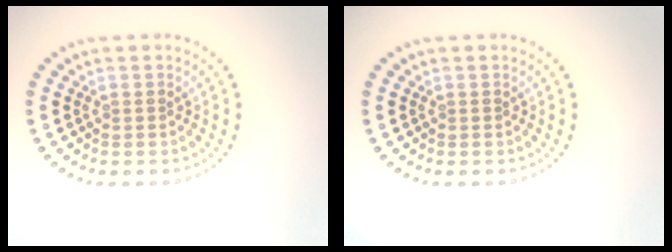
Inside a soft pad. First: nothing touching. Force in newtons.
{"total": 0.0}